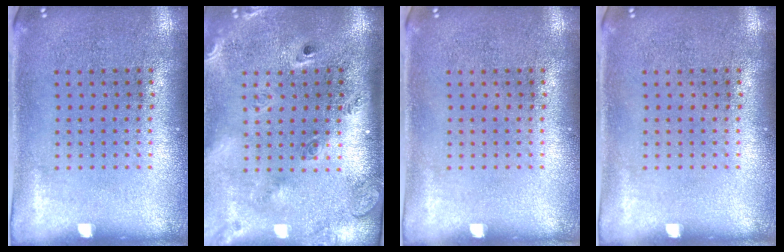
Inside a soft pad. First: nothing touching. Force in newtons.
{"total": 2.7, "press": 2.0, "slide": 1.8}
{"total": 0.0}
{"total": 0.0}